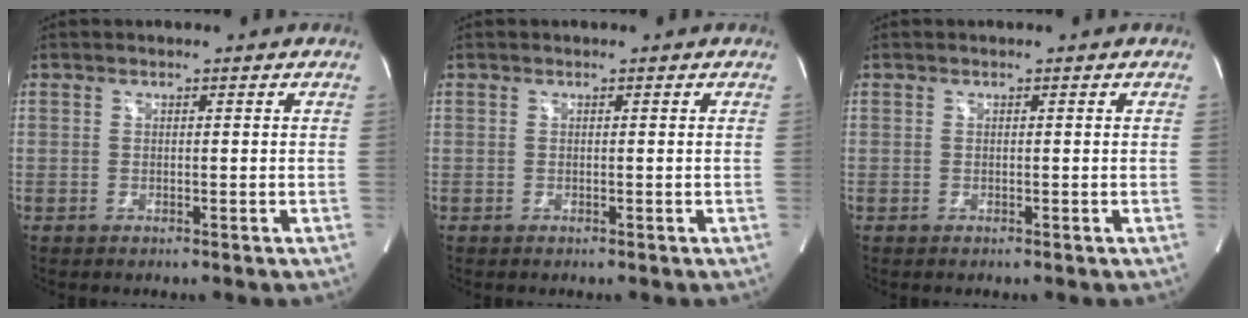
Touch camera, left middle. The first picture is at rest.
{"total": 0.0}
{"total": 0.0}